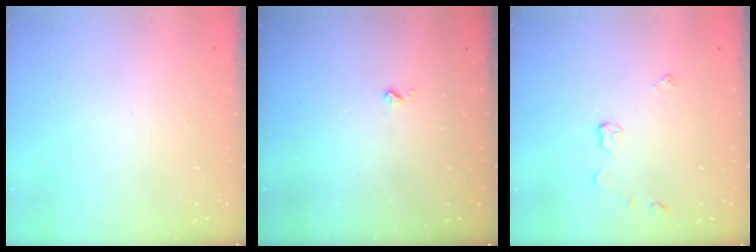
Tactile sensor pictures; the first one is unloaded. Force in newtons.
{"total": 2.0, "press": 2.0, "slide": 0.4}
{"total": 4.7, "press": 4.7, "slide": 0.1}